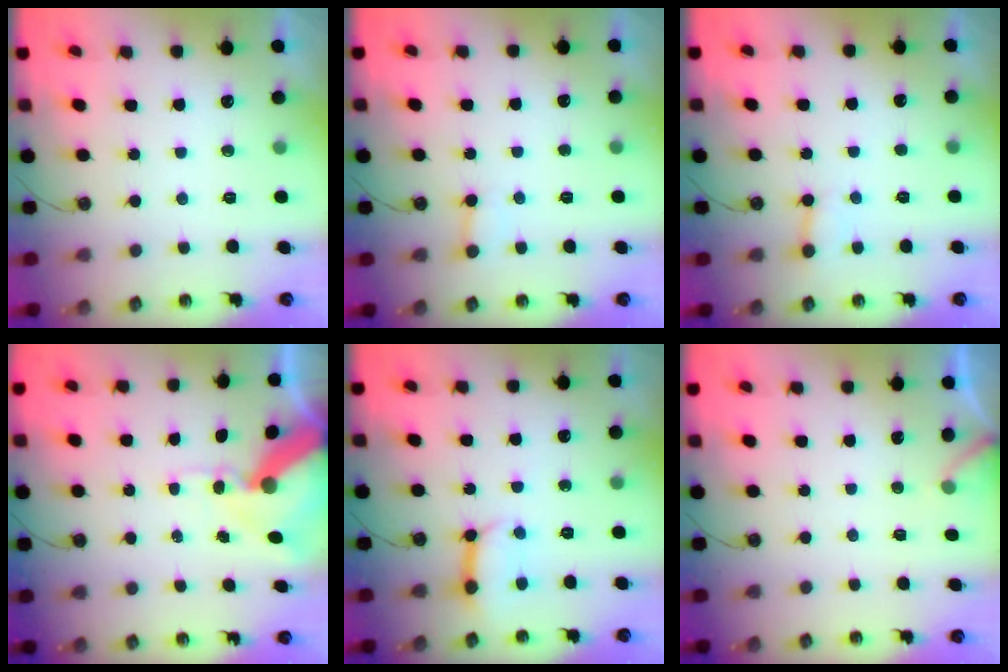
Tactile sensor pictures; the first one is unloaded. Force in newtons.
{"total": 3.4, "press": 3.3, "slide": 0.5}
{"total": 6.4, "press": 6.4, "slide": 0.8}
{"total": 13.9, "press": 13.7, "slide": 1.9}
{"total": 8.7, "press": 8.7, "slide": 1.0}
{"total": 2.8, "press": 2.8, "slide": 0.3}